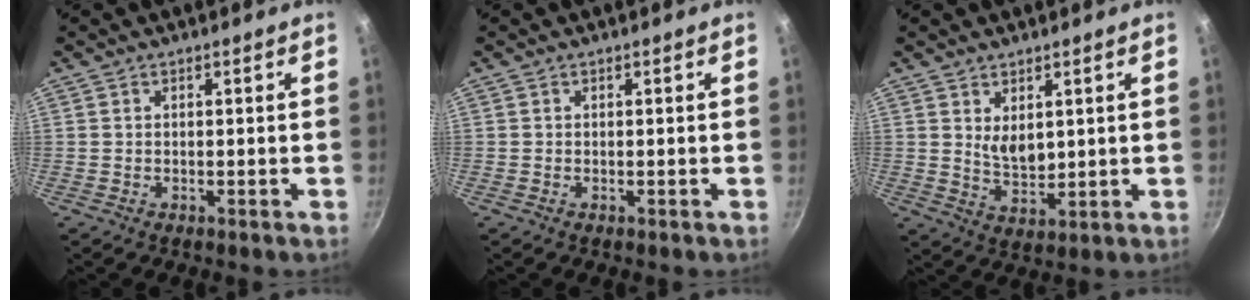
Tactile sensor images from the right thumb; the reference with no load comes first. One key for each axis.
{"total": 0.0}
{"total": 4.9, "fx": 1.7, "fy": 2.7, "fz": 3.7, "tx": -0.054, "ty": -0.022, "tz": 0.039}